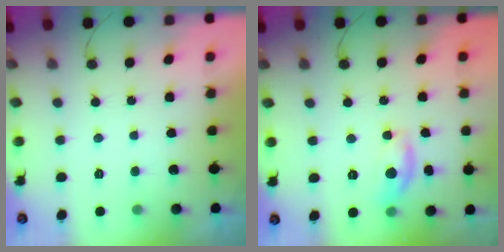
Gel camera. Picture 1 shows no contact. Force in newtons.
{"total": 8.2, "press": 8.2, "slide": 0.4}